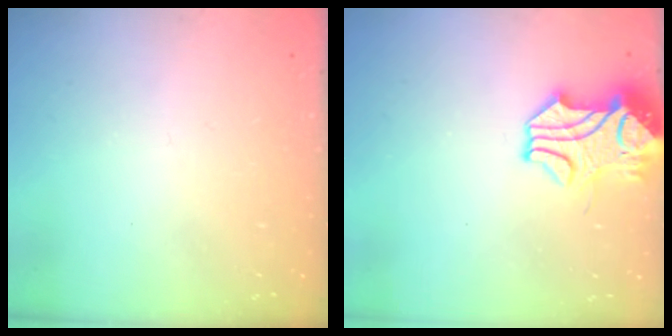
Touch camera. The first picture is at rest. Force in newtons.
{"total": 3.9, "press": 3.7, "slide": 1.1}